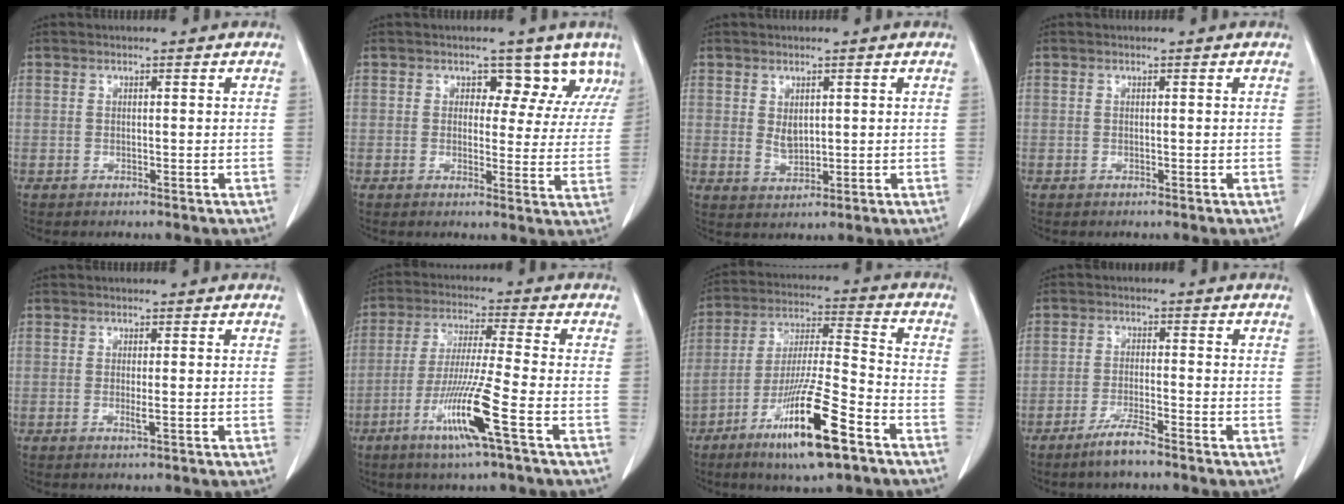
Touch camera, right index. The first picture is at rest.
{"total": 6.1, "force": [4.2, 4.0, 2.1], "torque": [-0.002, -0.005, 0.033]}
{"total": 2.5, "force": [0.7, 1.6, 1.8], "torque": [-0.033, -0.003, 0.020]}
{"total": 0.0}
{"total": 1.2, "force": [-0.2, 0.0, 1.2], "torque": [-0.023, -0.005, -0.003]}
{"total": 11.5, "force": [-5.0, -1.1, 10.3], "torque": [-0.201, -0.023, -0.098]}
{"total": 16.1, "force": [-8.8, 1.6, 13.3], "torque": [-0.257, -0.026, -0.155]}
{"total": 4.3, "force": [-3.3, 0.3, 2.7], "torque": [-0.054, -0.004, -0.063]}